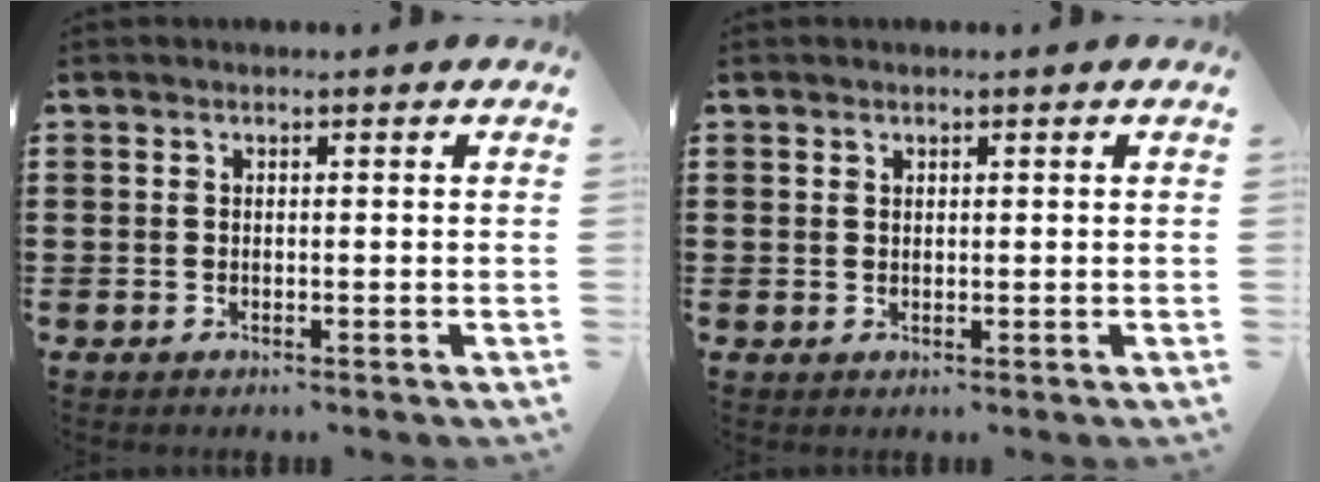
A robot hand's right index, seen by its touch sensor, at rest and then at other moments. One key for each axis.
{"total": 0.6, "fx": 0.5, "fy": 0.4, "fz": 0.1, "tx": -0.004, "ty": 0.000, "tz": 0.010}